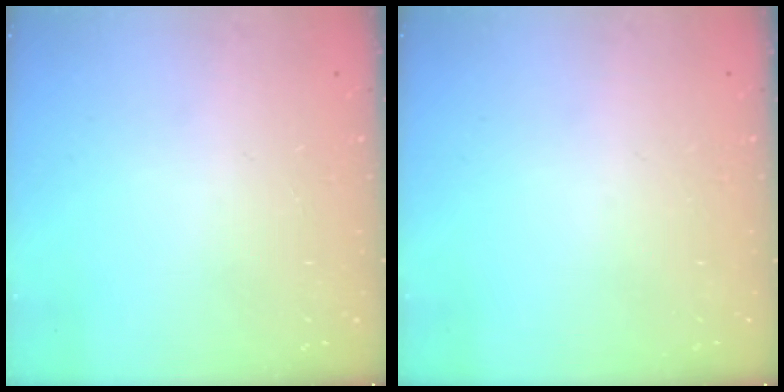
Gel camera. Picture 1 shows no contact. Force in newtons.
{"total": 0.0}